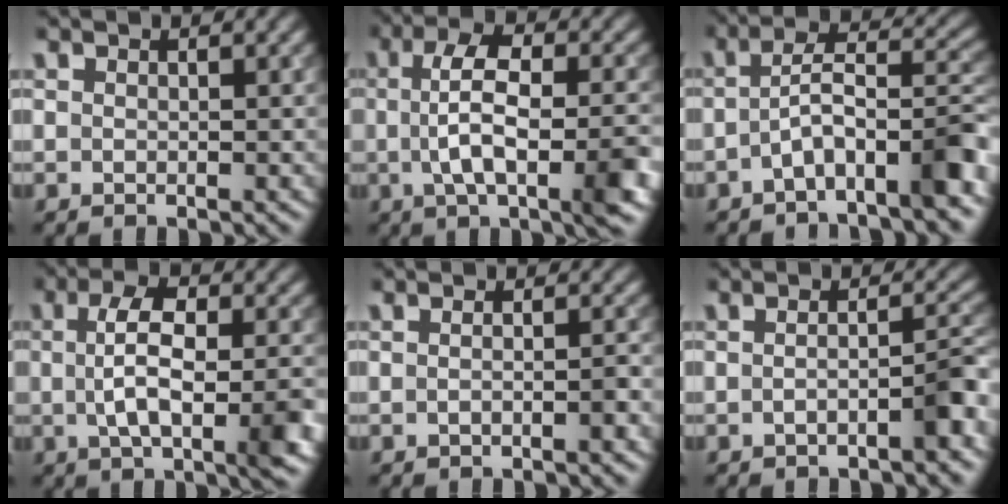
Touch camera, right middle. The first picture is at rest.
{"total": 8.0, "force": [-0.6, 2.7, 7.4], "torque": [-0.121, 0.005, -0.013]}
{"total": 6.5, "force": [-2.9, 2.1, 5.4], "torque": [-0.086, 0.023, -0.054]}
{"total": 7.2, "force": [-0.4, 2.7, 6.7], "torque": [-0.105, 0.003, -0.009]}
{"total": 1.5, "force": [-0.6, 0.4, 1.3], "torque": [-0.015, 0.002, -0.014]}
{"total": 2.9, "force": [-1.3, 0.7, 2.5], "torque": [-0.035, 0.011, -0.027]}